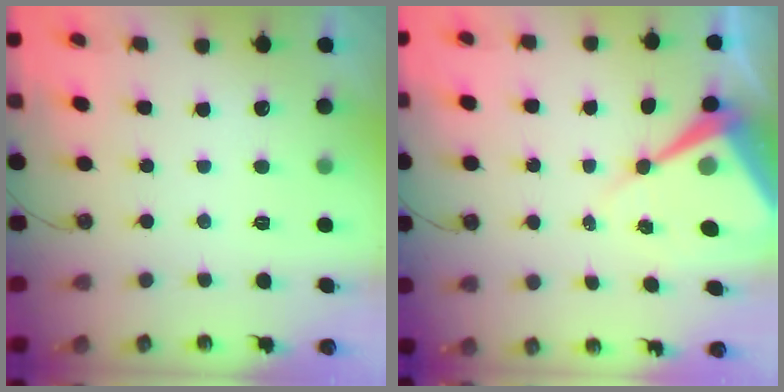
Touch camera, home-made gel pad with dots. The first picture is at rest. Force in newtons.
{"total": 10.1, "press": 10.1, "slide": 0.8}